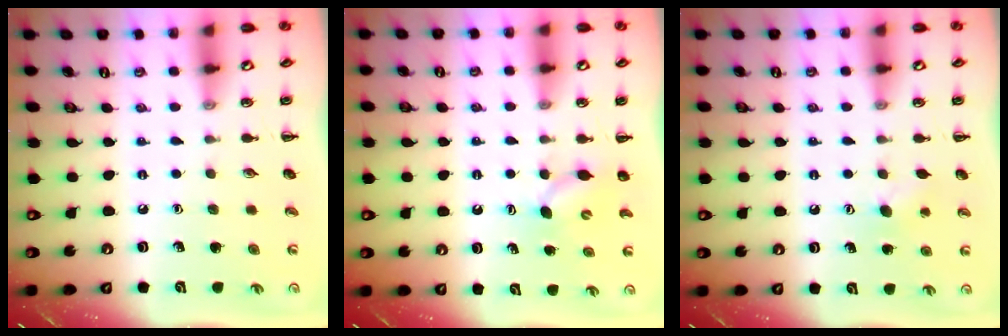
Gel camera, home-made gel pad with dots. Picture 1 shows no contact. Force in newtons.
{"total": 4.6, "press": 4.5, "slide": 0.4}
{"total": 5.6, "press": 5.4, "slide": 1.4}